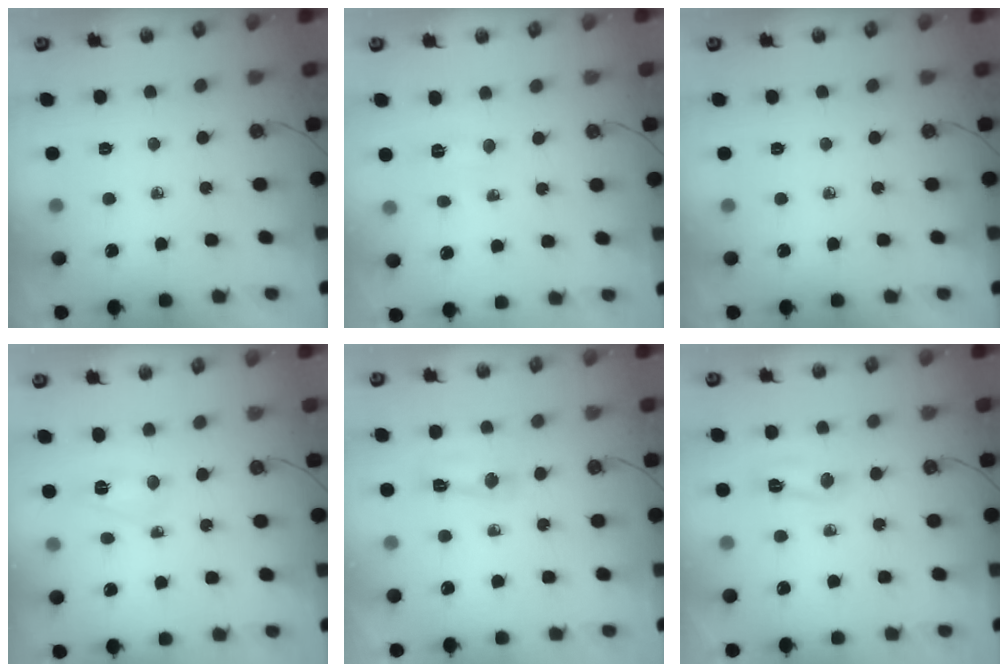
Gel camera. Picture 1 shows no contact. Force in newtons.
{"total": 3.9, "press": 3.7, "slide": 1.3}
{"total": 0.0}
{"total": 3.9, "press": 3.9, "slide": 0.7}
{"total": 5.5, "press": 5.4, "slide": 0.7}
{"total": 4.9, "press": 4.9, "slide": 0.5}